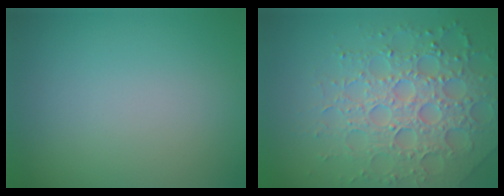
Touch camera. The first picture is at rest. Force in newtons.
{"total": 6.9, "press": 6.7, "slide": 1.6}